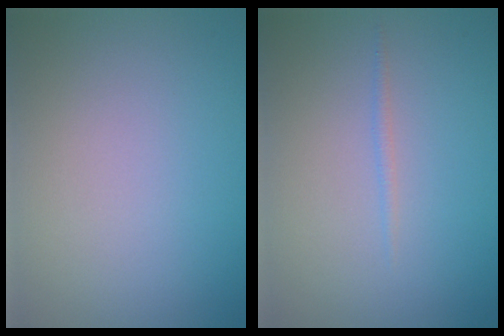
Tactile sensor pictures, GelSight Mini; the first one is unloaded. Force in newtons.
{"total": 0.6, "press": 0.6, "slide": 0.1}